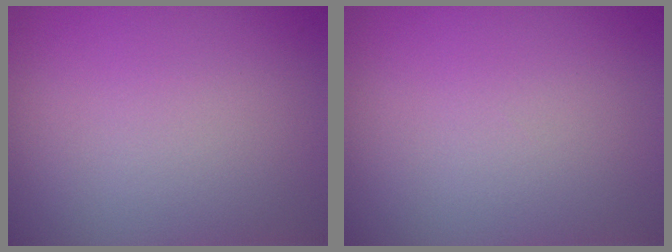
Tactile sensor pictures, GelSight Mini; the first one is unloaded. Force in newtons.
{"total": 0.0}